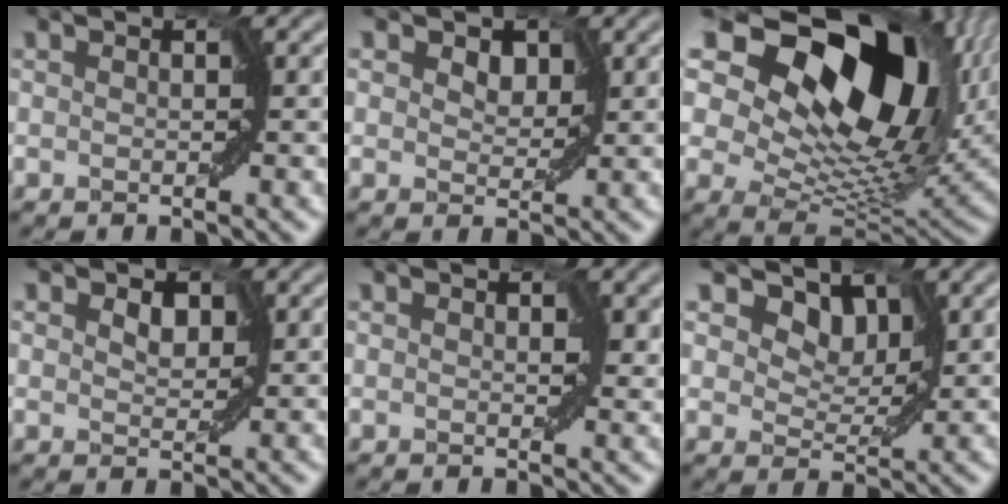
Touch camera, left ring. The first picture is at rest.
{"total": 3.4, "force": [1.8, 2.2, 1.8], "torque": [-0.020, 0.010, 0.010]}
{"total": 19.2, "force": [8.1, 11.1, 13.4], "torque": [-0.225, 0.029, 0.131]}
{"total": 2.3, "force": [1.2, 1.5, 1.2], "torque": [-0.015, 0.006, 0.013]}
{"total": 1.9, "force": [0.6, 1.1, 1.4], "torque": [-0.019, -0.004, 0.008]}
{"total": 6.8, "force": [4.0, 4.3, 3.4], "torque": [-0.049, 0.009, 0.039]}